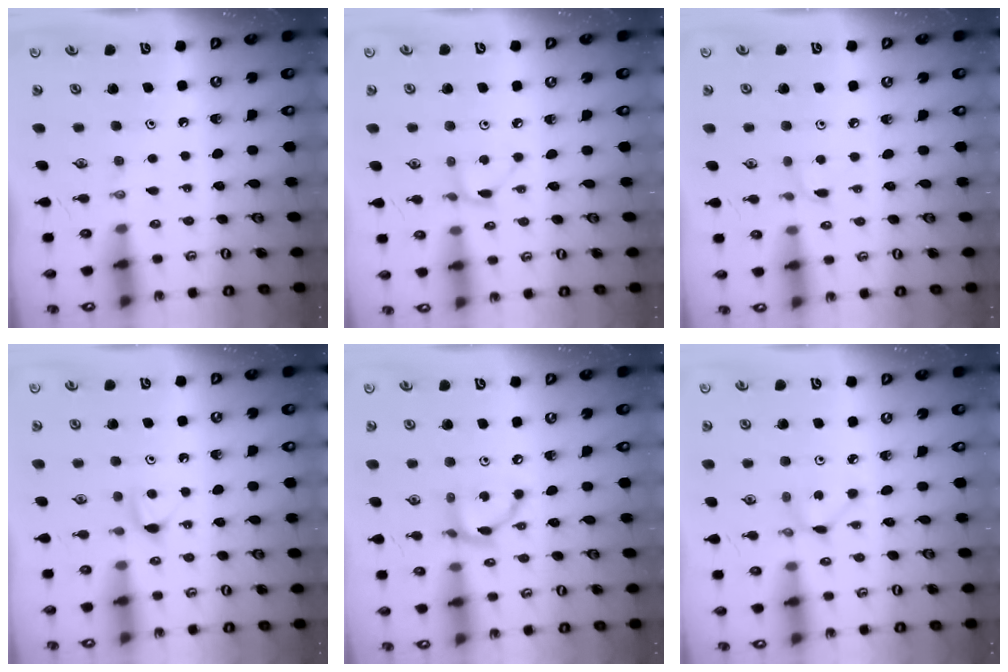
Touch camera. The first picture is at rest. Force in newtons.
{"total": 2.8, "press": 2.8, "slide": 0.3}
{"total": 2.8, "press": 2.8, "slide": 0.4}
{"total": 4.8, "press": 4.7, "slide": 0.7}
{"total": 8.0, "press": 8.0, "slide": 0.3}
{"total": 1.7, "press": 1.7, "slide": 0.3}